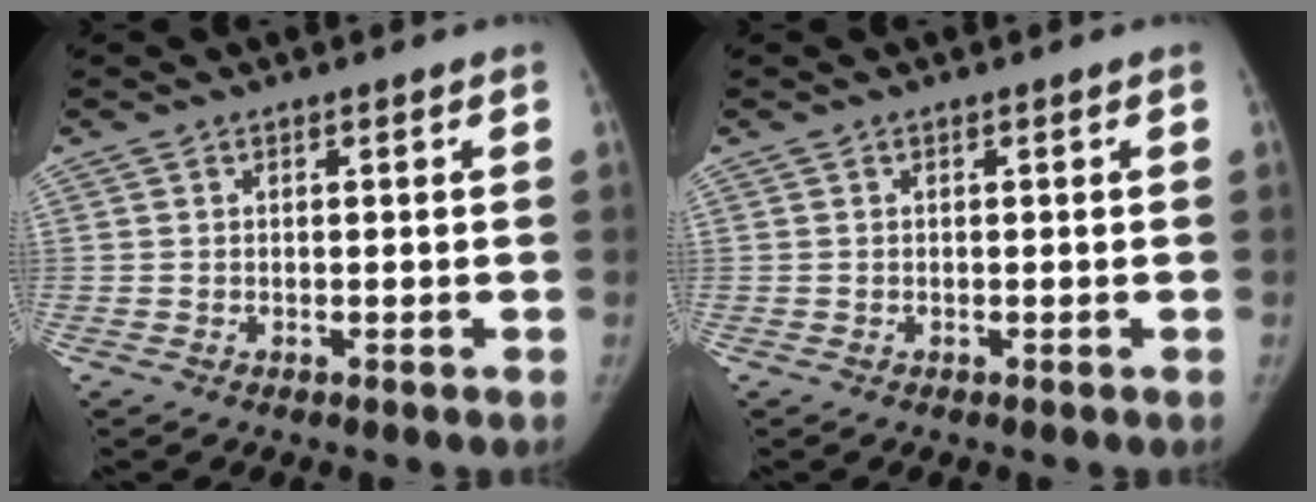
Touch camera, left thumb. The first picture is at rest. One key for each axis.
{"total": 0.0}